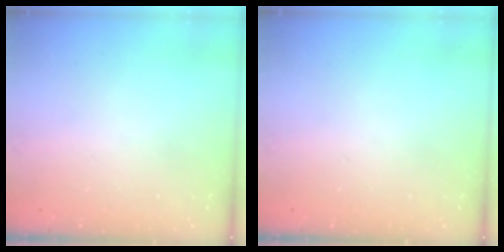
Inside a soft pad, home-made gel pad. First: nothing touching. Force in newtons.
{"total": 0.0}